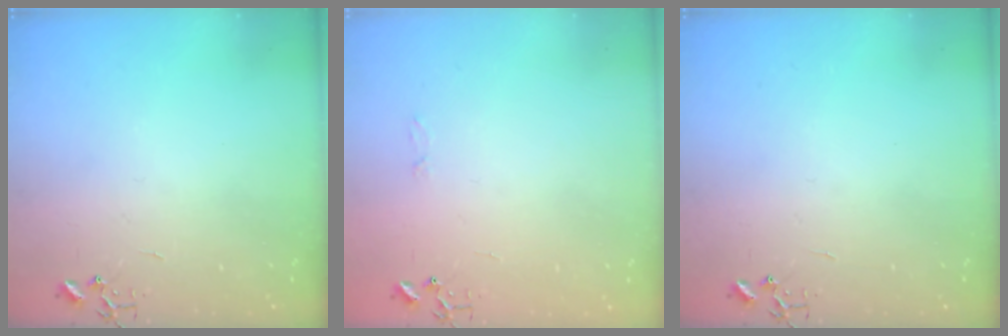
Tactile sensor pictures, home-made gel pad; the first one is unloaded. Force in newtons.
{"total": 3.3, "press": 3.2, "slide": 0.6}
{"total": 0.0}